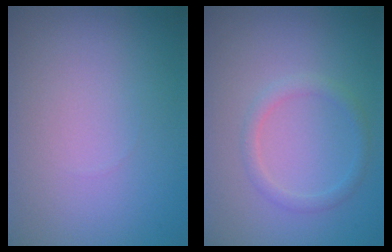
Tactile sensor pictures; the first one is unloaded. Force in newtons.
{"total": 1.6, "press": 1.6, "slide": 0.1}